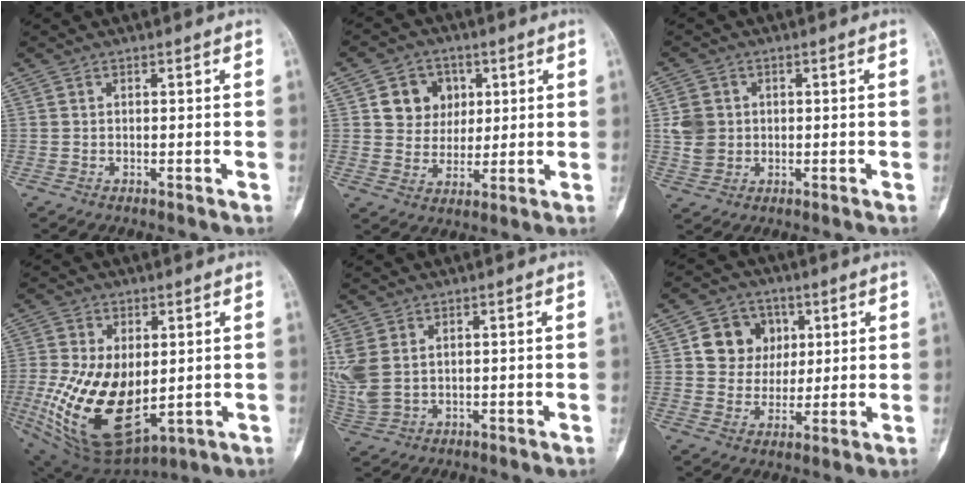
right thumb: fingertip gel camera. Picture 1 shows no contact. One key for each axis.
{"total": 8.6, "fx": 2.7, "fy": 7.6, "fz": 3.0, "tx": -0.008, "ty": -0.005, "tz": 0.046}
{"total": 5.7, "fx": 0.7, "fy": 5.0, "fz": 2.6, "tx": -0.036, "ty": 0.000, "tz": 0.018}
{"total": 20.4, "fx": -1.5, "fy": 11.7, "fz": 16.7, "tx": -0.326, "ty": -0.020, "tz": 0.006}
{"total": 8.8, "fx": 2.0, "fy": 6.0, "fz": 6.2, "tx": -0.163, "ty": 0.000, "tz": 0.055}
{"total": 9.9, "fx": 2.9, "fy": 8.8, "fz": 3.4, "tx": -0.010, "ty": -0.004, "tz": 0.049}